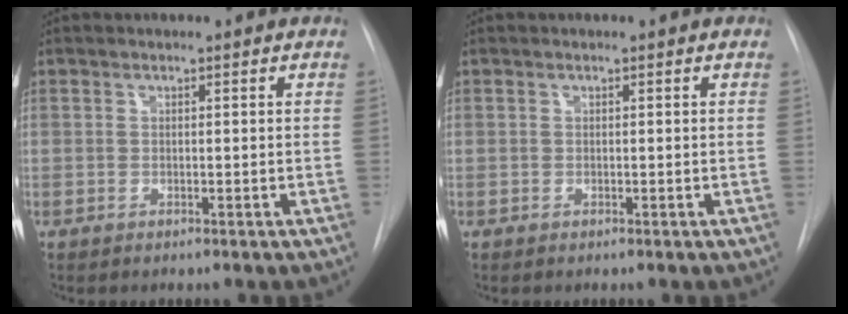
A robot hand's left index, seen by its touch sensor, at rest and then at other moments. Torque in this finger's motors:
{"motor_torque": [-0.08, 0.07, 0.00, -0.01]}